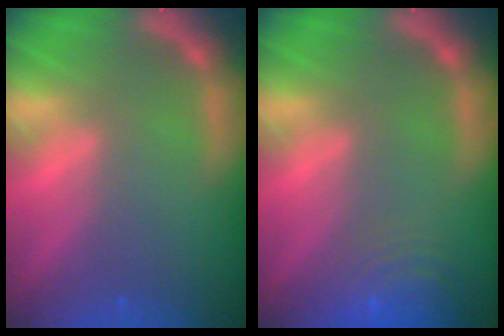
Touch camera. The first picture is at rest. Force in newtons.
{"total": 7.5}